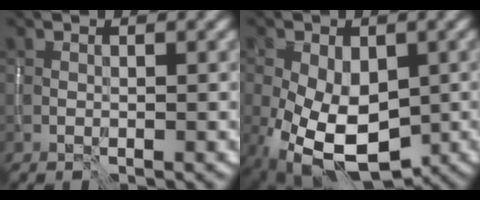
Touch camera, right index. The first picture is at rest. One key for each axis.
{"total": 9.3, "fx": -2.4, "fy": 5.9, "fz": 6.7, "tx": -0.138, "ty": -0.032, "tz": -0.032}